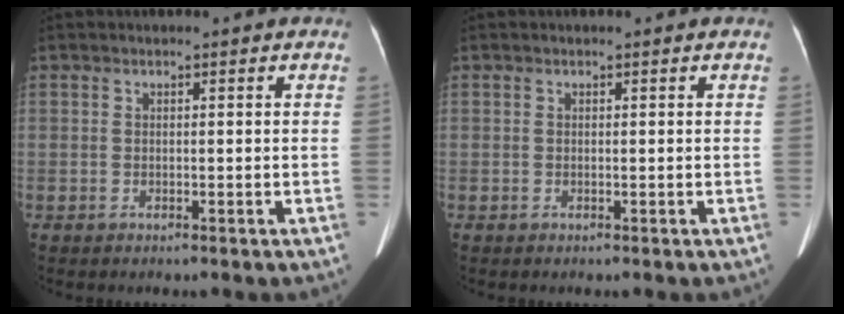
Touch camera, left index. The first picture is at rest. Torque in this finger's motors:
{"motor_torque": [0.12, 0.00, 0.00, 0.01]}